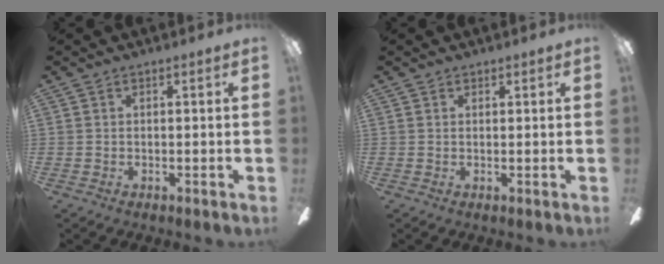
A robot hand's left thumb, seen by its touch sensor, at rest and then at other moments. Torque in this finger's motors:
{"motor_torque": [-0.04, 0.10, 0.52, -0.12, -0.01]}